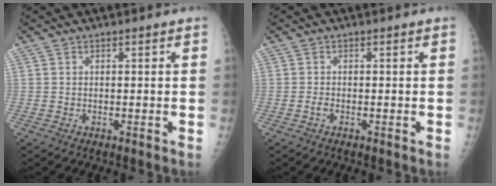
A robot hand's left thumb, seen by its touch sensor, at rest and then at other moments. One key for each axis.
{"total": 0.8, "fx": -0.4, "fy": 0.4, "fz": 0.6, "tx": -0.014, "ty": 0.001, "tz": -0.008}